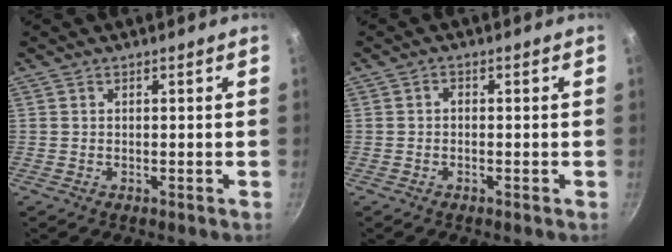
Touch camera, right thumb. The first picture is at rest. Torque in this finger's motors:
{"motor_torque": [-0.26, -0.54, 0.31, 0.39, -0.06]}